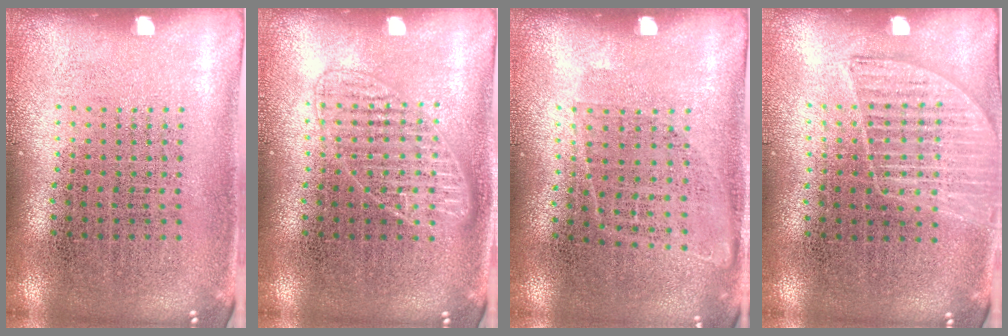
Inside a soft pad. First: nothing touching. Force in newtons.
{"total": 2.0, "press": 2.0, "slide": 0.4}
{"total": 0.9, "press": 0.7, "slide": 0.6}
{"total": 1.4, "press": 1.2, "slide": 0.6}